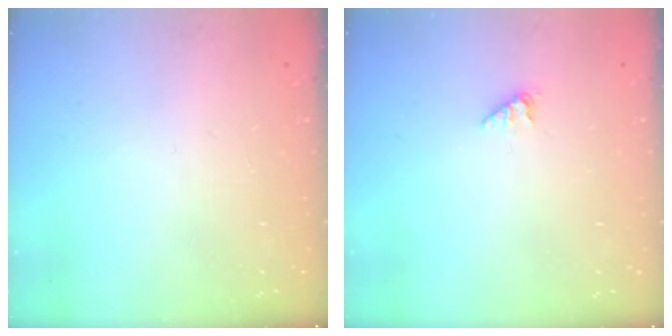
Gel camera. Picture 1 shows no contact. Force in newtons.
{"total": 1.0, "press": 1.0, "slide": 0.2}